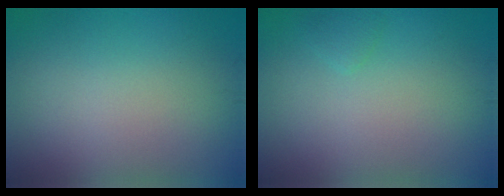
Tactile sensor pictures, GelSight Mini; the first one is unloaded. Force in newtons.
{"total": 0.7, "press": 0.7, "slide": 0.0}